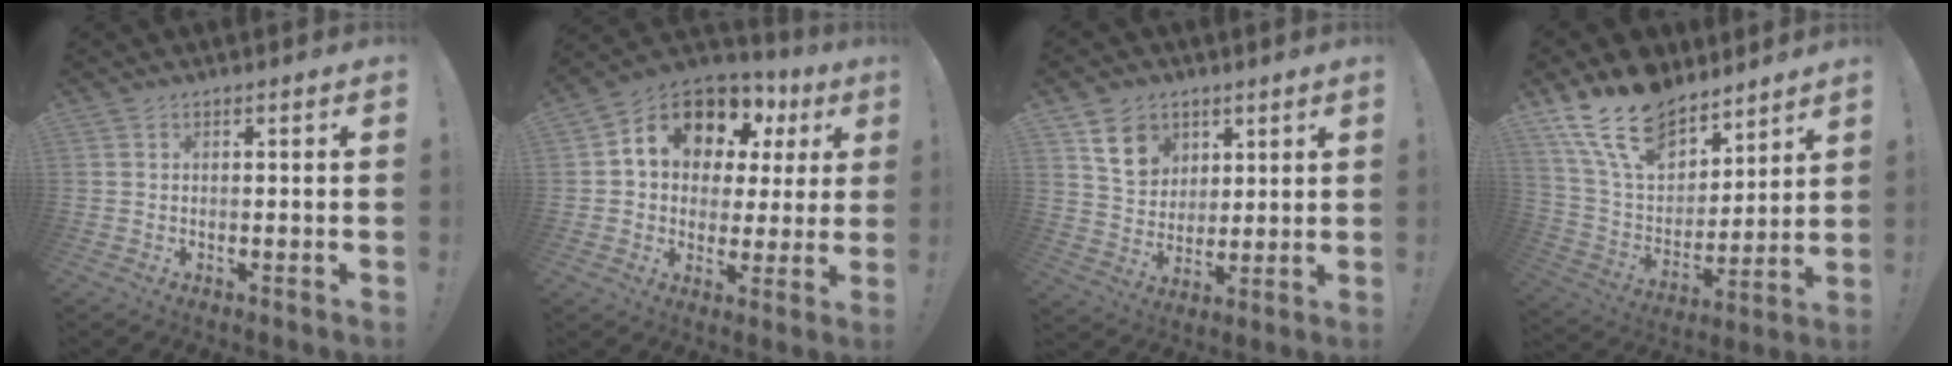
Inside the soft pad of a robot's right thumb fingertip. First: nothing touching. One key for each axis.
{"total": 13.1, "fx": 7.0, "fy": 8.8, "fz": 6.7, "tx": -0.111, "ty": -0.047, "tz": 0.130}
{"total": 11.1, "fx": 6.0, "fy": 8.5, "fz": 3.9, "tx": -0.057, "ty": -0.028, "tz": 0.121}
{"total": 18.8, "fx": 13.2, "fy": 10.2, "fz": 8.7, "tx": -0.168, "ty": -0.080, "tz": 0.252}